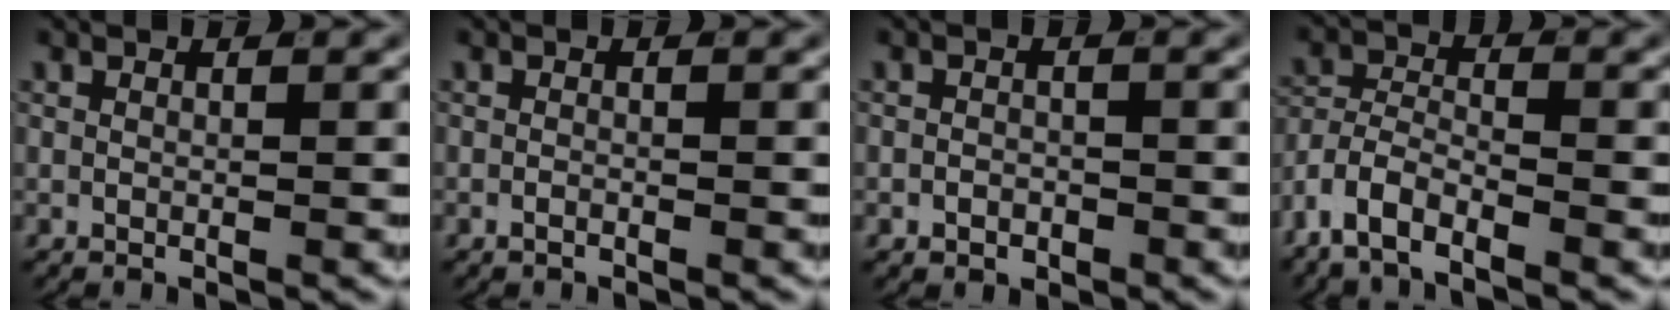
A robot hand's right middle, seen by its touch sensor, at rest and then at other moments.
{"total": 0.7, "force": [-0.7, 0.2, 0.2], "torque": [-0.009, -0.002, -0.013]}
{"total": 1.2, "force": [-0.9, 0.8, 0.3], "torque": [0.005, -0.001, -0.015]}
{"total": 5.6, "force": [-3.0, 3.9, 2.7], "torque": [-0.069, -0.015, -0.059]}